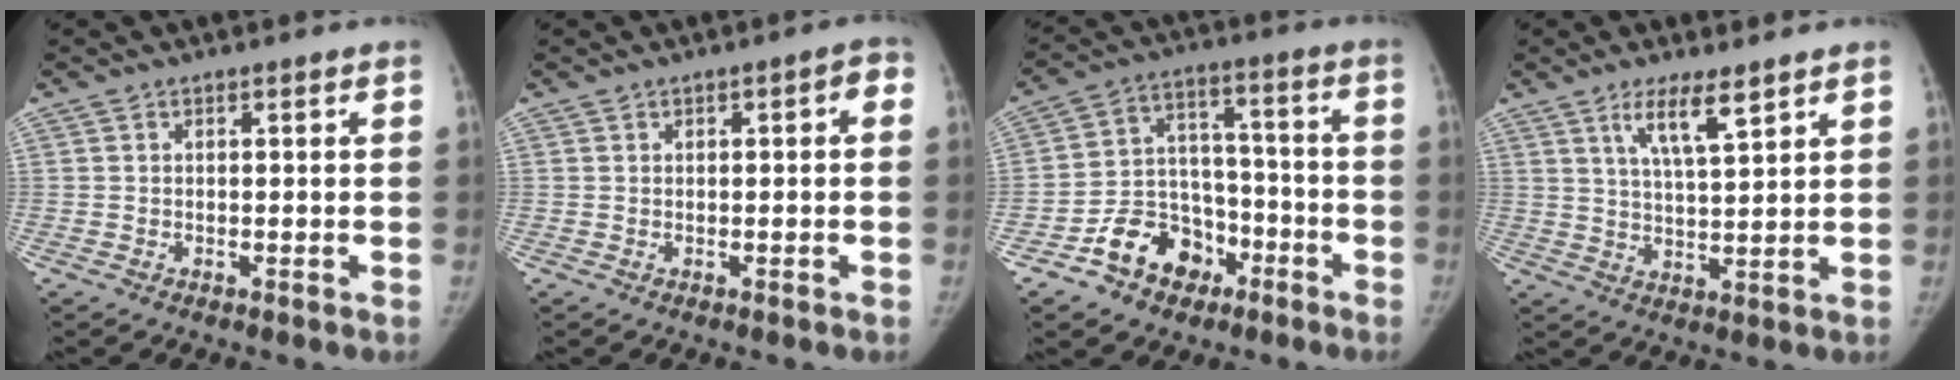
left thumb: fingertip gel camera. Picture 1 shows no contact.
{"total": 2.6, "force": [0.1, 1.2, 2.2], "torque": [-0.023, 0.016, -0.004]}
{"total": 12.9, "force": [-7.0, 9.4, 5.3], "torque": [-0.048, 0.070, -0.115]}
{"total": 6.8, "force": [4.3, 1.3, 5.1], "torque": [-0.089, -0.028, 0.083]}